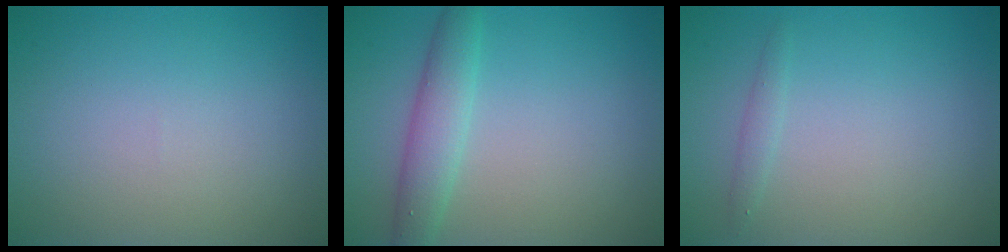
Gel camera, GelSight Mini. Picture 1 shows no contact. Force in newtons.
{"total": 3.1, "press": 3.1, "slide": 0.2}
{"total": 0.8, "press": 0.8, "slide": 0.1}